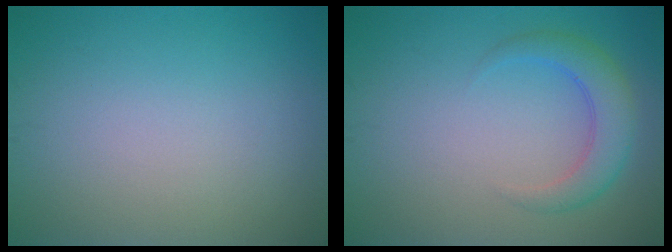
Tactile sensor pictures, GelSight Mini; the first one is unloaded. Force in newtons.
{"total": 3.3, "press": 3.3, "slide": 0.2}